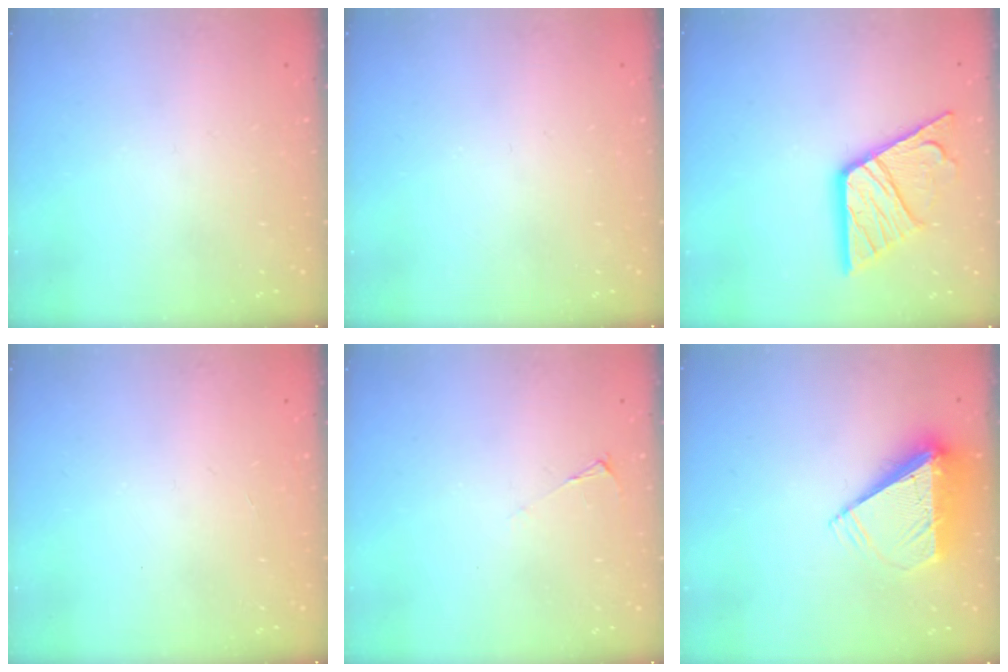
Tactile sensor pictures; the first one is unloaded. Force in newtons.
{"total": 0.0}
{"total": 17.3, "press": 17.2, "slide": 1.7}
{"total": 0.0}
{"total": 2.1, "press": 2.0, "slide": 0.4}
{"total": 7.7, "press": 7.7, "slide": 1.1}